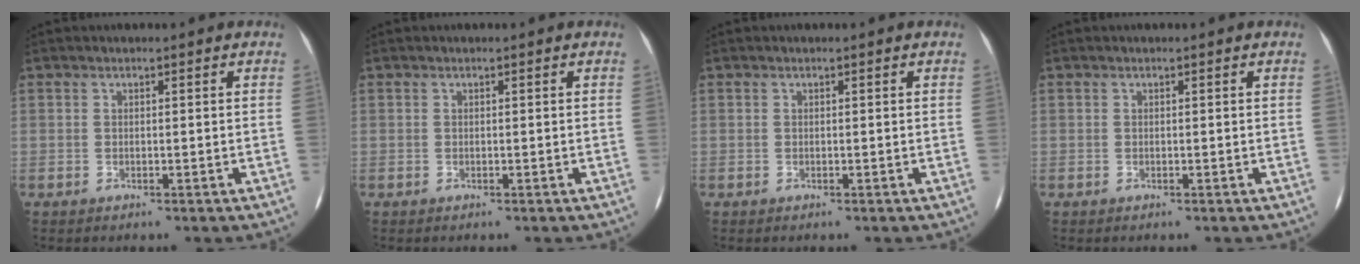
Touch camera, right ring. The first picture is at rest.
{"total": 0.0}
{"total": 0.0}
{"total": 0.0}